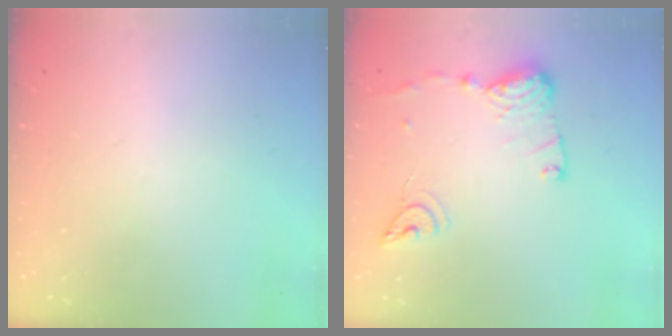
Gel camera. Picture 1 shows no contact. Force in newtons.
{"total": 12.7, "press": 12.6, "slide": 1.4}